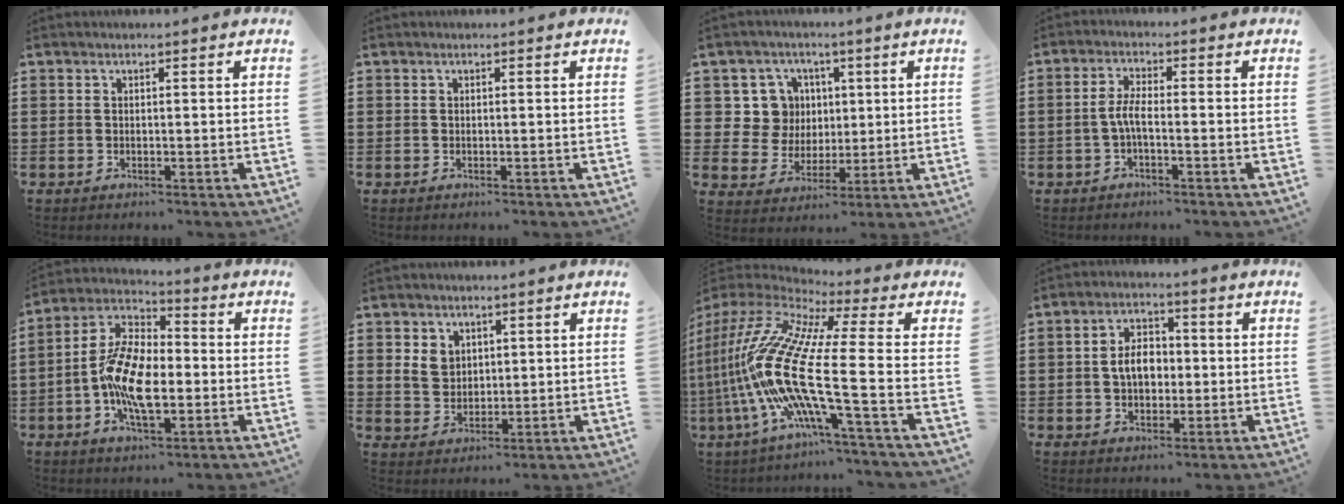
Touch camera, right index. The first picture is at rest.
{"total": 0.0}
{"total": 8.1, "force": [2.3, 7.5, 1.6], "torque": [-0.057, 0.008, 0.046]}
{"total": 3.5, "force": [-1.0, 0.9, 3.2], "torque": [-0.081, -0.004, -0.027]}
{"total": 11.1, "force": [-2.4, 5.4, 9.4], "torque": [-0.215, -0.001, -0.049]}
{"total": 4.1, "force": [1.8, 3.4, 1.4], "torque": [-0.042, 0.013, 0.034]}
{"total": 16.9, "force": [-5.7, 3.0, 15.6], "torque": [-0.381, -0.030, -0.131]}
{"total": 5.2, "force": [-0.2, 3.5, 3.9], "torque": [-0.079, 0.008, -0.011]}